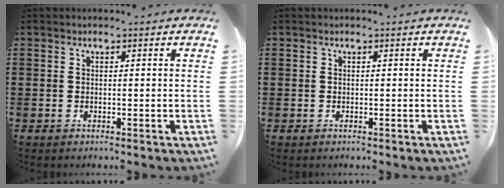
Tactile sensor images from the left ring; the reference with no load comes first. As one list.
[{"total": 0.0}]